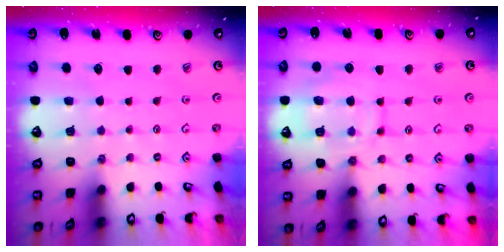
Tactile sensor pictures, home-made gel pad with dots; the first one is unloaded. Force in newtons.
{"total": 12.4, "press": 12.3, "slide": 1.1}